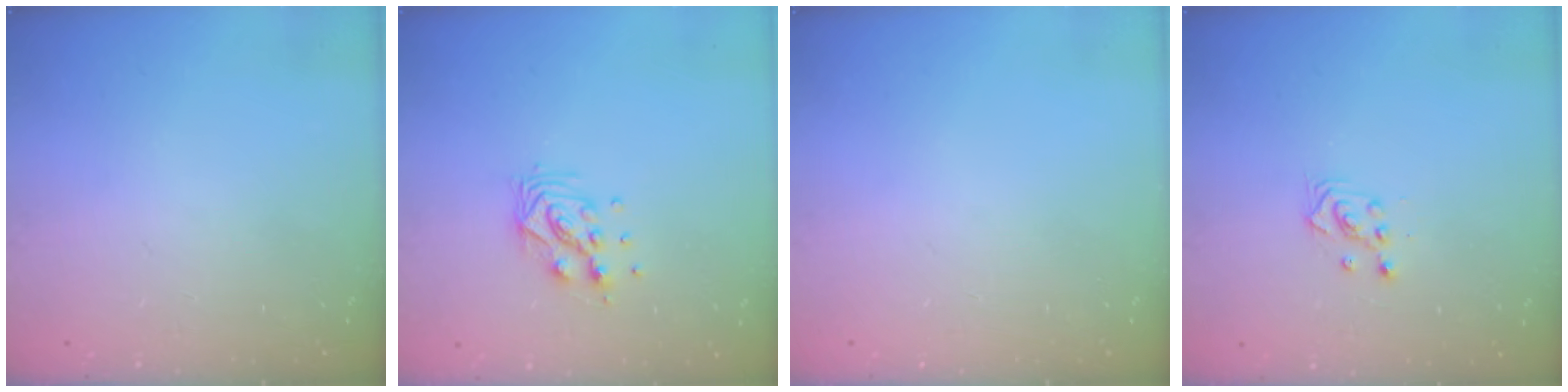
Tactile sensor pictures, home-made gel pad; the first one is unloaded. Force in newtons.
{"total": 8.8, "press": 8.7, "slide": 0.9}
{"total": 0.0}
{"total": 2.3, "press": 2.3, "slide": 0.3}